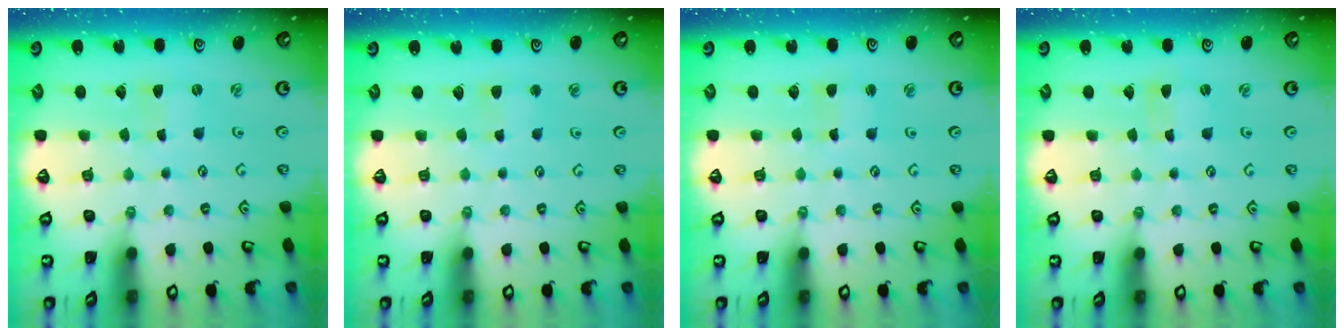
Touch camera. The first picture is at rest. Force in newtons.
{"total": 2.9, "press": 2.9, "slide": 0.4}
{"total": 2.3, "press": 2.3, "slide": 0.5}
{"total": 0.0}